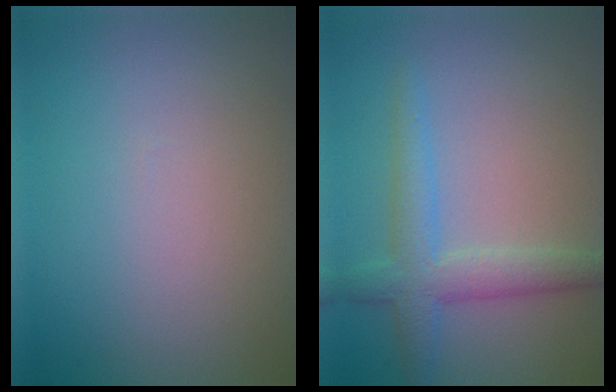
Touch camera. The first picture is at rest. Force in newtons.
{"total": 3.9, "press": 3.9, "slide": 0.1}